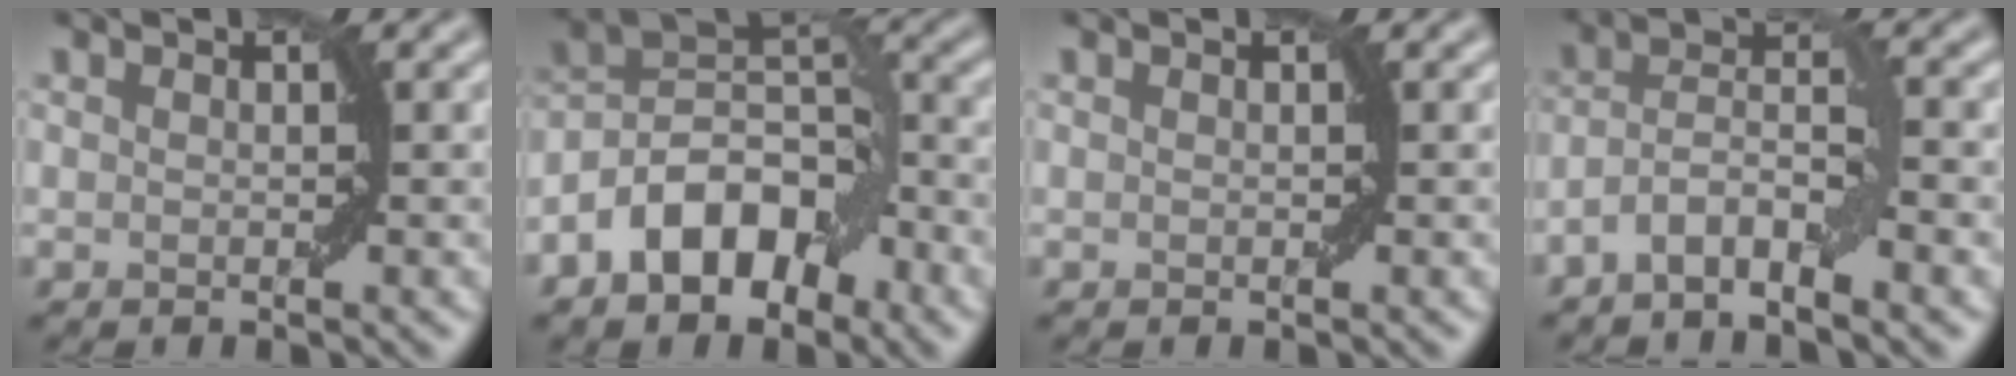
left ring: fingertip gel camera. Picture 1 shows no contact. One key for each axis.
{"total": 8.0, "fx": -4.2, "fy": 4.5, "fz": 5.1, "tx": -0.078, "ty": 0.014, "tz": -0.090}
{"total": 0.0}
{"total": 4.3, "fx": -2.3, "fy": 1.1, "fz": 3.5, "tx": -0.067, "ty": 0.009, "tz": -0.050}